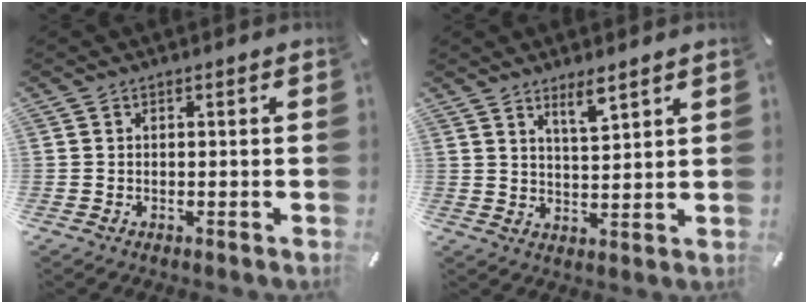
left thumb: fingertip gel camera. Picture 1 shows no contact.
{"total": 5.2, "force": [4.2, 0.7, 2.9], "torque": [-0.042, -0.028, 0.069]}